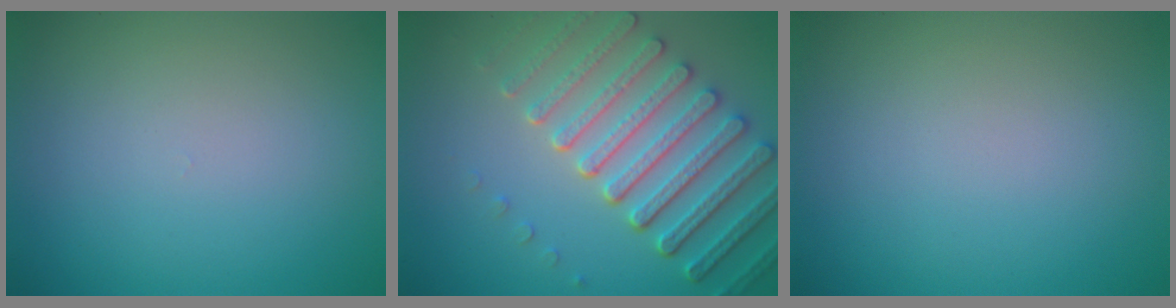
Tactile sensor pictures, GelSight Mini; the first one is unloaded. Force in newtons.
{"total": 6.9, "press": 5.7, "slide": 3.9}
{"total": 0.0}